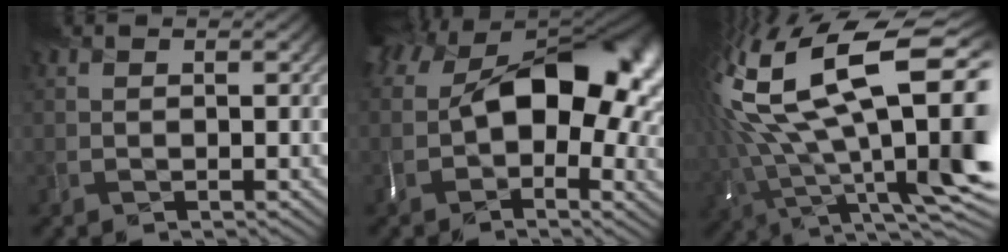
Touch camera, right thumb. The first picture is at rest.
{"total": 18.6, "force": [2.1, 12.3, 13.8], "torque": [-0.184, -0.015, 0.055]}
{"total": 21.3, "force": [2.7, 10.9, 18.1], "torque": [-0.360, -0.036, 0.066]}